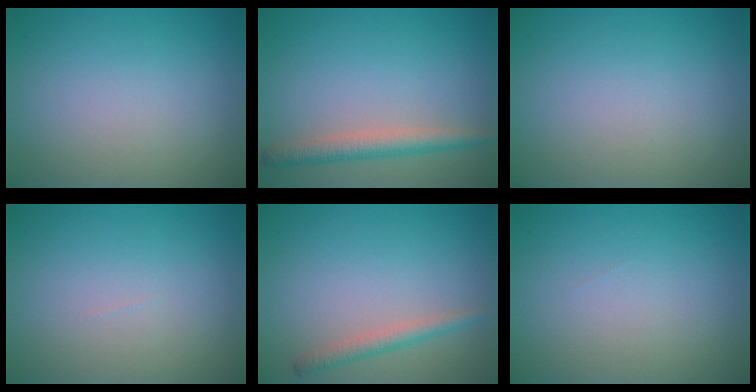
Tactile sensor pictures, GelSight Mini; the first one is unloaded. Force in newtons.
{"total": 2.9, "press": 2.9, "slide": 0.1}
{"total": 0.0}
{"total": 0.0}
{"total": 1.8, "press": 1.8, "slide": 0.1}
{"total": 0.0}